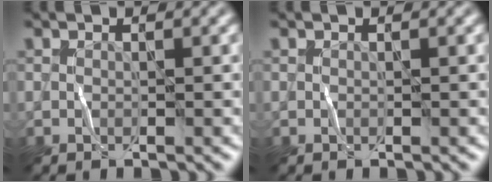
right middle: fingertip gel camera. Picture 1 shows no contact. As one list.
[{"total": 0.0}]